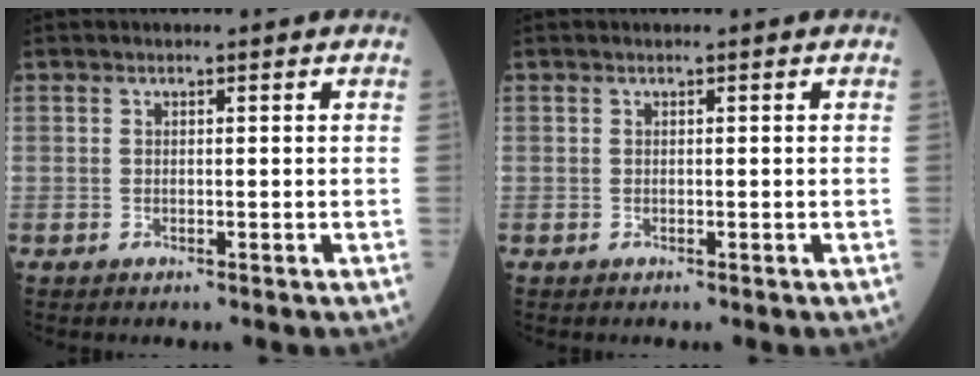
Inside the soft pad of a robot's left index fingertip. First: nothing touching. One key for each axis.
{"total": 0.0}